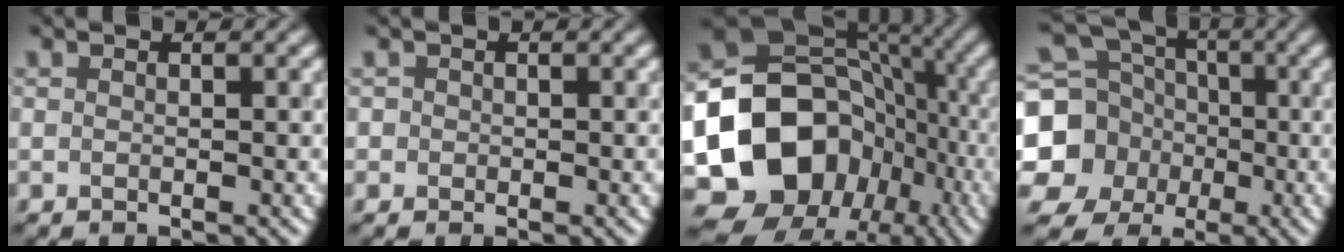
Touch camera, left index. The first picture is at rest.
{"total": 0.7, "force": [0.0, 0.7, 0.1], "torque": [0.007, -0.002, -0.004]}
{"total": 18.4, "force": [-5.9, 15.1, 8.6], "torque": [-0.165, 0.007, -0.111]}
{"total": 12.2, "force": [-2.0, 11.3, 4.2], "torque": [-0.140, -0.017, -0.057]}